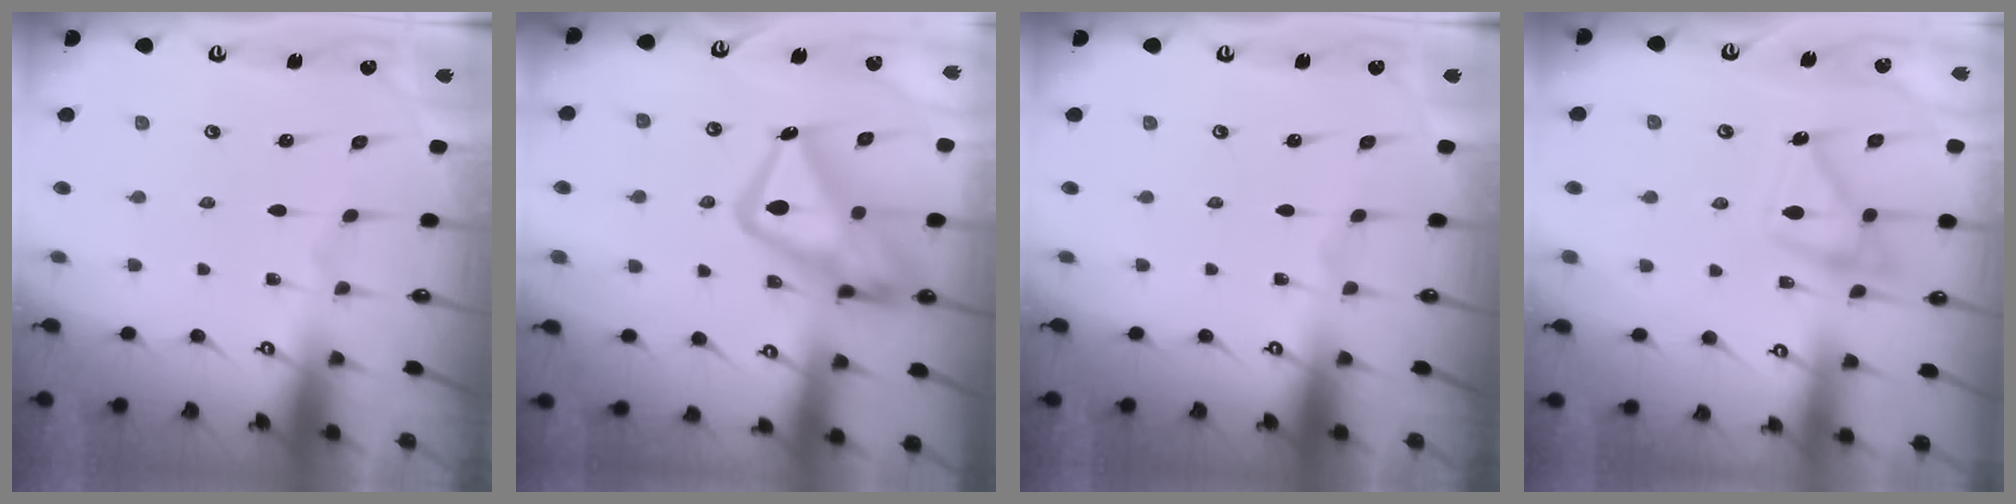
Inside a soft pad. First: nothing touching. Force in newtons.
{"total": 19.5, "press": 19.4, "slide": 1.8}
{"total": 0.0}
{"total": 15.5, "press": 15.4, "slide": 1.1}